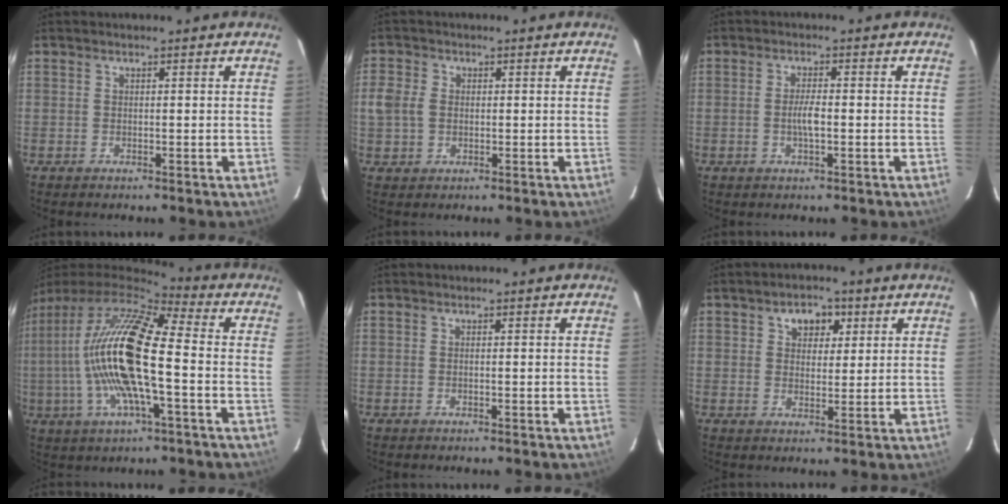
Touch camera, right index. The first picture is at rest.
{"total": 4.4, "force": [0.0, 3.5, 2.6], "torque": [-0.060, 0.007, -0.001]}
{"total": 3.0, "force": [-0.6, 0.7, 2.8], "torque": [-0.052, 0.000, -0.011]}
{"total": 18.7, "force": [-1.3, 3.9, 18.2], "torque": [-0.325, -0.007, -0.035]}
{"total": 0.0}
{"total": 5.3, "force": [2.5, 3.8, 2.8], "torque": [-0.038, 0.012, 0.041]}